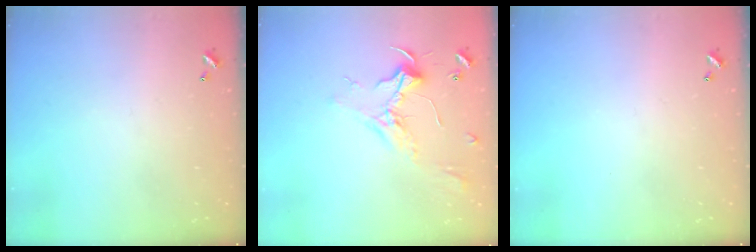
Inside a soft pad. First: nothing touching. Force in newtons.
{"total": 2.4, "press": 2.3, "slide": 0.8}
{"total": 0.0}